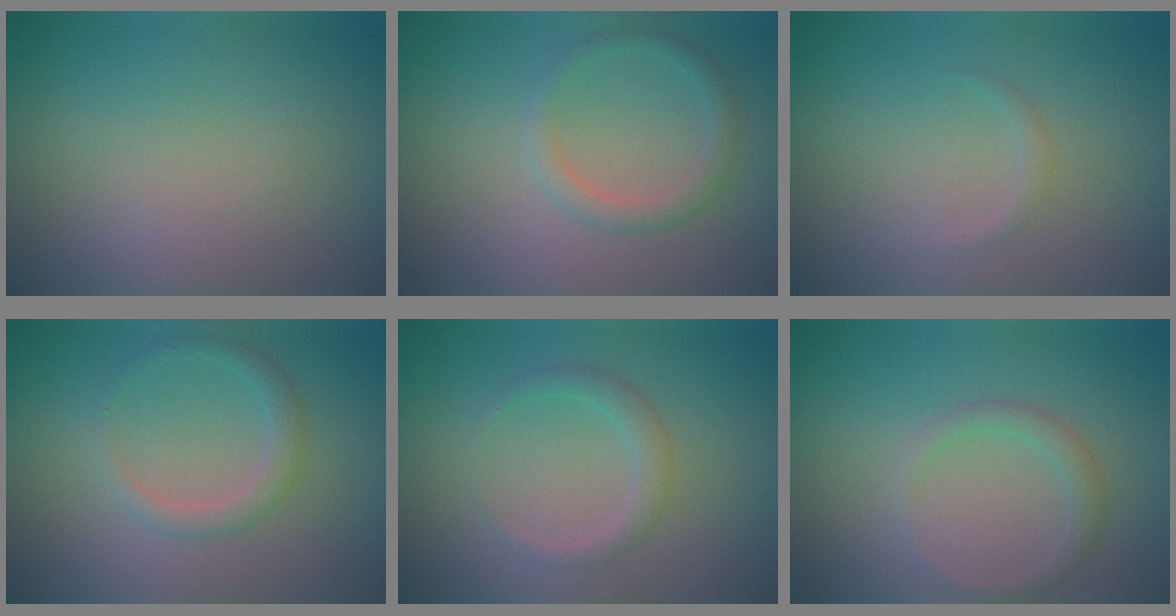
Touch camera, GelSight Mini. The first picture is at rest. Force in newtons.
{"total": 1.9, "press": 1.9, "slide": 0.2}
{"total": 0.6, "press": 0.6, "slide": 0.0}
{"total": 2.0, "press": 2.0, "slide": 0.0}
{"total": 1.8, "press": 1.8, "slide": 0.0}
{"total": 1.7, "press": 1.7, "slide": 0.1}